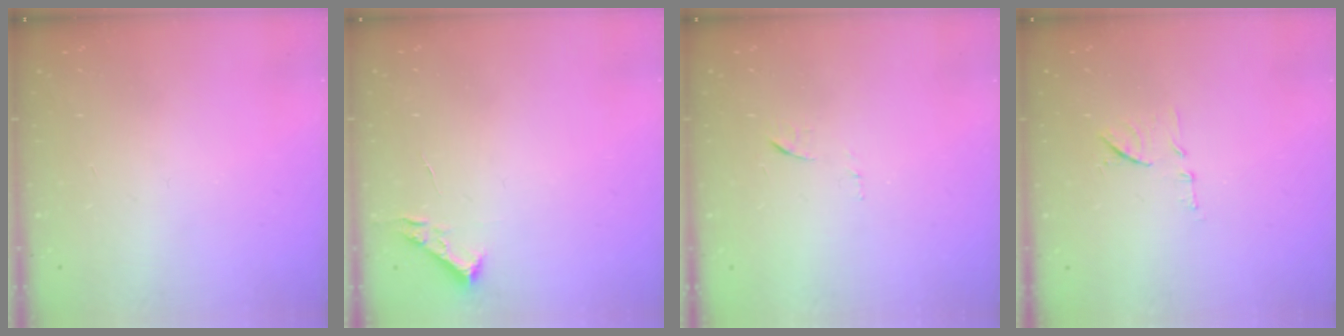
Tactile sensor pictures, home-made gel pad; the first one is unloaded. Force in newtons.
{"total": 2.7, "press": 2.7, "slide": 0.4}
{"total": 6.5, "press": 6.5, "slide": 0.5}
{"total": 8.7, "press": 8.7, "slide": 0.3}